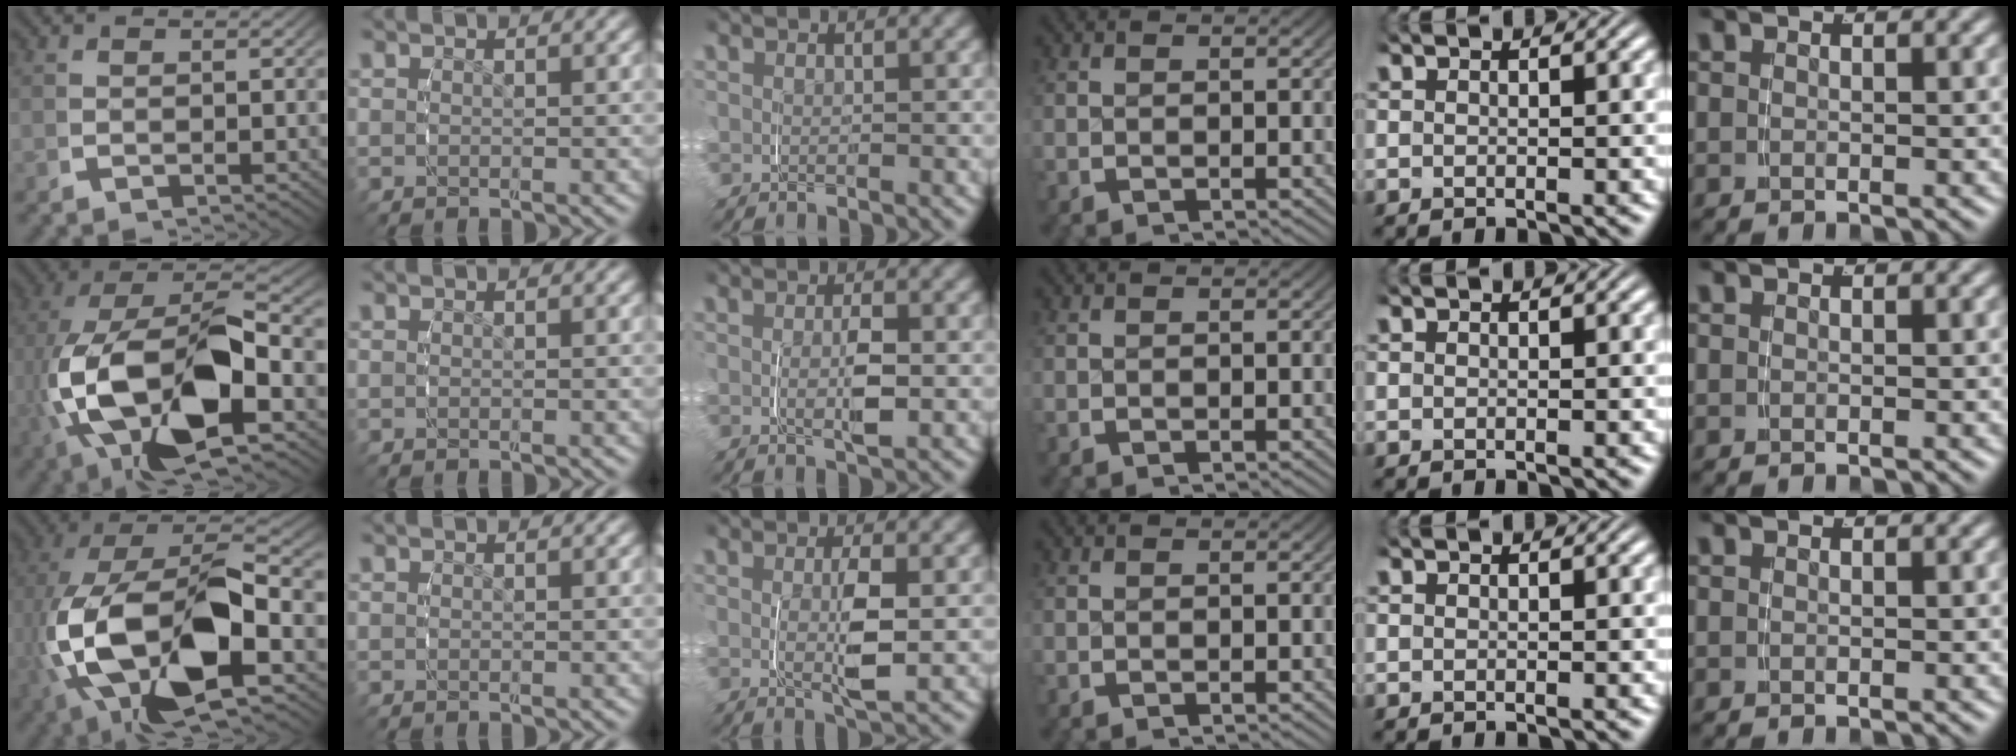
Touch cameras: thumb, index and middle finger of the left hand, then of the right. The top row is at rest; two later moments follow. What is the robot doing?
{"motion": "grasp_and_lifting", "object": "jar lid"}